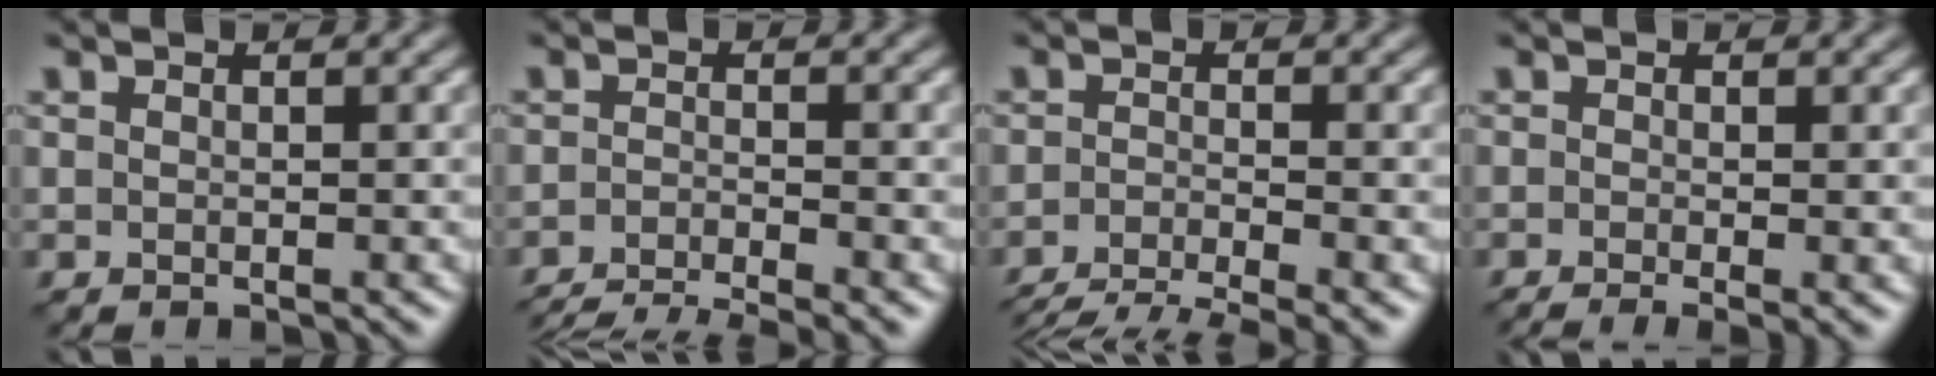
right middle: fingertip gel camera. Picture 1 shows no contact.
{"total": 5.3, "force": [-4.6, 0.7, 2.7], "torque": [-0.043, -0.015, -0.086]}
{"total": 5.7, "force": [-4.6, 1.0, 3.2], "torque": [-0.055, -0.019, -0.085]}
{"total": 2.8, "force": [-1.0, 0.7, 2.5], "torque": [-0.036, -0.009, -0.018]}